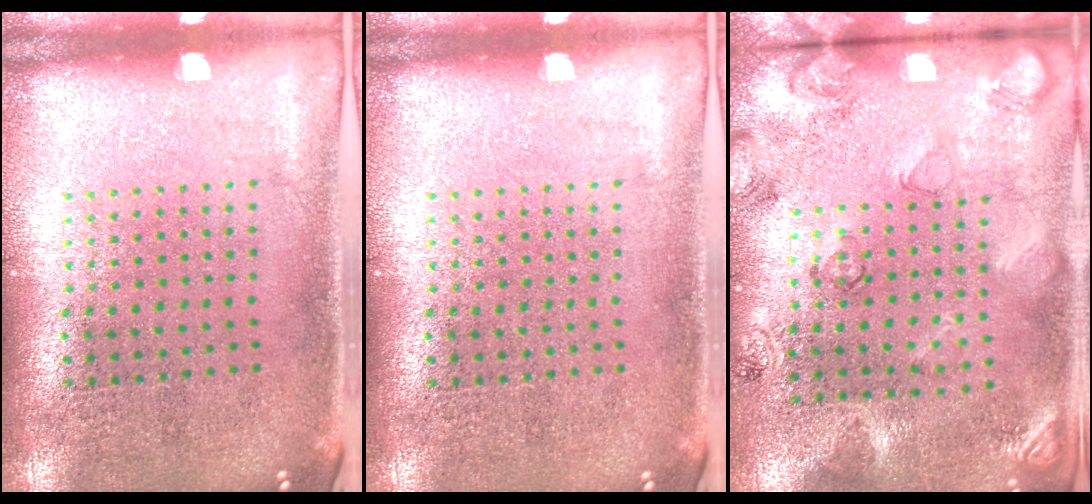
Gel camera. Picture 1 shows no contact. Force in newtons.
{"total": 0.0}
{"total": 2.6, "press": 1.7, "slide": 2.0}